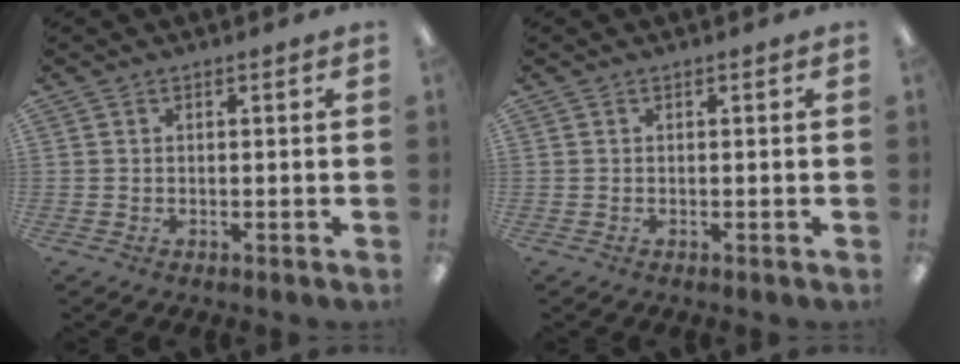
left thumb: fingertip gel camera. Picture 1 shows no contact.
{"total": 0.0}